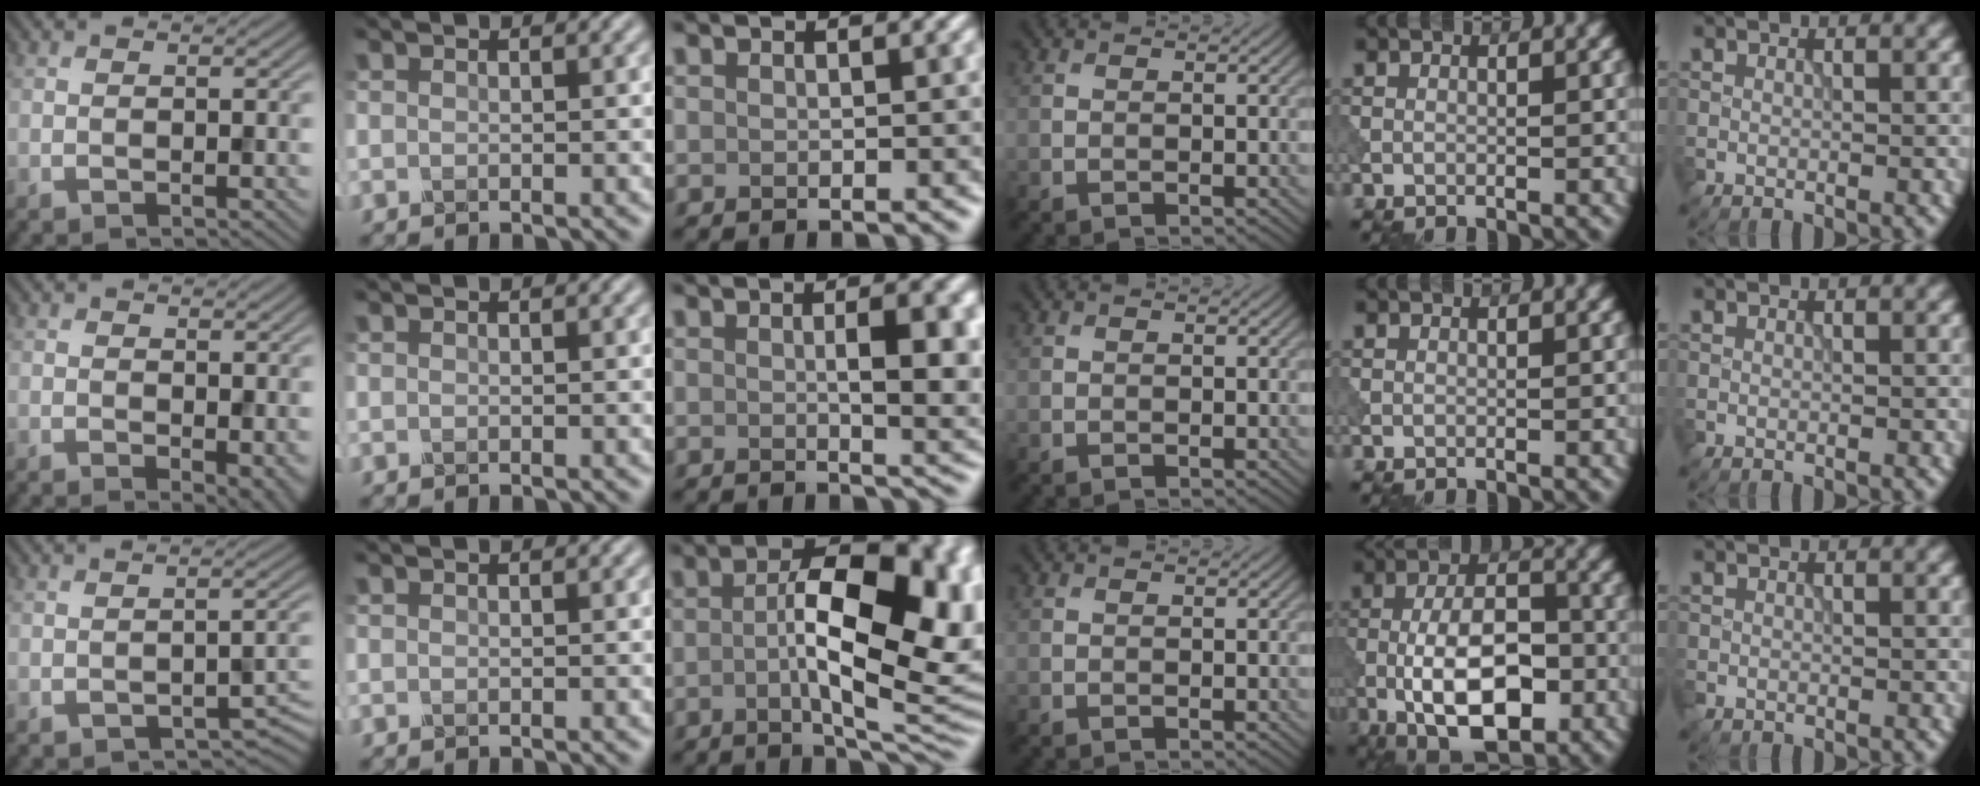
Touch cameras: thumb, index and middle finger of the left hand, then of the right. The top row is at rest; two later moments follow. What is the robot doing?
{"motion": "dispense", "object": "dispenser bottle"}